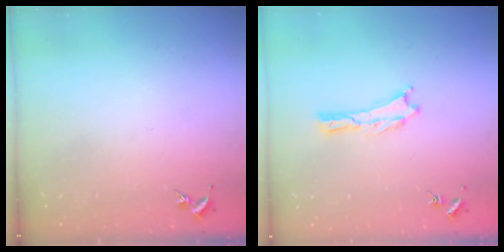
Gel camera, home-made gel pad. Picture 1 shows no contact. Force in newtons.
{"total": 0.0}